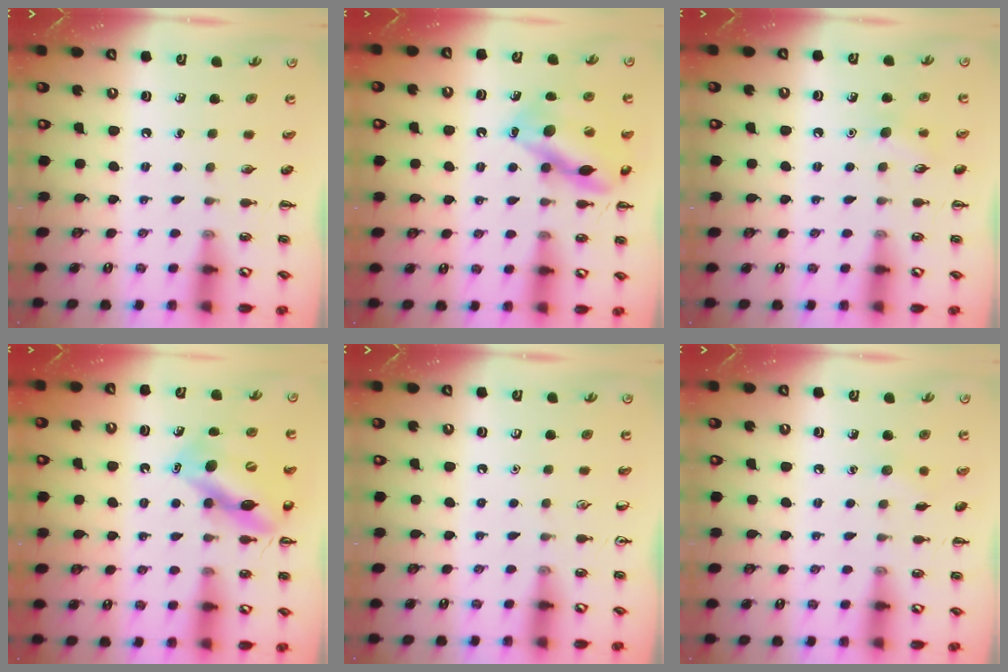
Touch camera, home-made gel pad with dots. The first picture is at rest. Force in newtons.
{"total": 14.8, "press": 14.8, "slide": 1.0}
{"total": 7.1, "press": 6.8, "slide": 2.1}
{"total": 13.2, "press": 12.9, "slide": 3.2}
{"total": 0.0}
{"total": 4.9, "press": 4.7, "slide": 1.3}